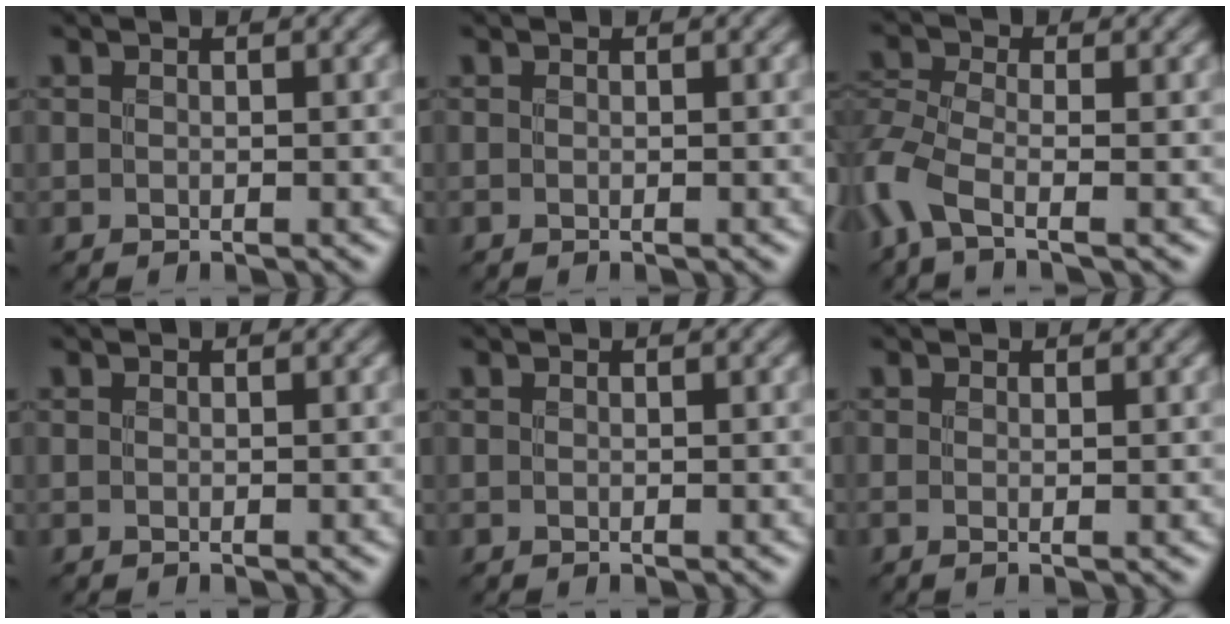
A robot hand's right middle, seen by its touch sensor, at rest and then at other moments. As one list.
[{"total": 0.0}, {"total": 5.3, "force": [-2.8, 2.2, 3.9], "torque": [-0.103, -0.008, -0.076]}, {"total": 0.0}, {"total": 0.0}, {"total": 0.9, "force": [-0.1, 0.2, 0.9], "torque": [-0.015, -0.004, -0.004]}]